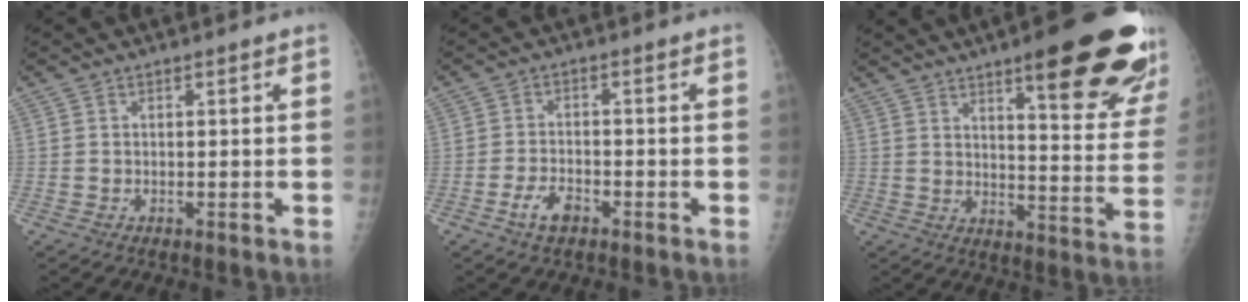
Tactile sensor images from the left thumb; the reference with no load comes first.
{"total": 4.1, "force": [-2.4, 2.1, 2.6], "torque": [-0.048, 0.016, -0.044]}
{"total": 24.1, "force": [14.6, 5.4, 18.5], "torque": [-0.207, -0.067, 0.193]}